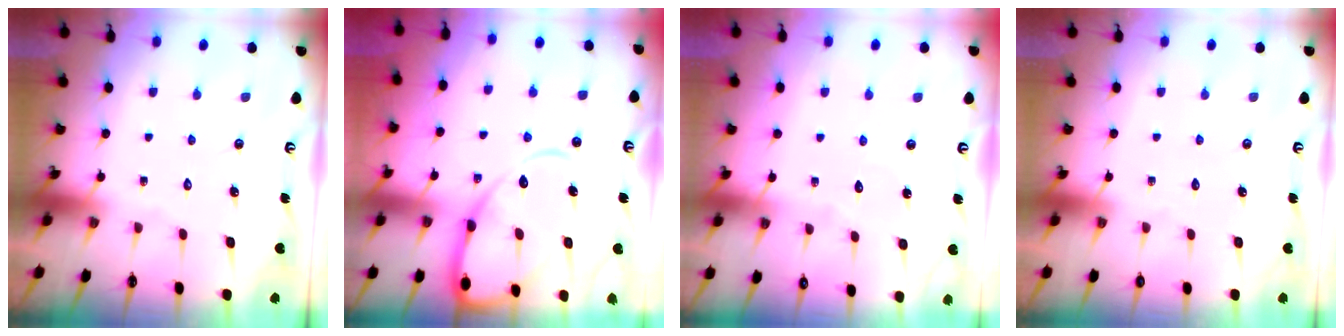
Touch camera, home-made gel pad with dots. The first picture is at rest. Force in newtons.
{"total": 12.5, "press": 12.4, "slide": 1.2}
{"total": 2.9, "press": 2.9, "slide": 0.3}
{"total": 0.0}